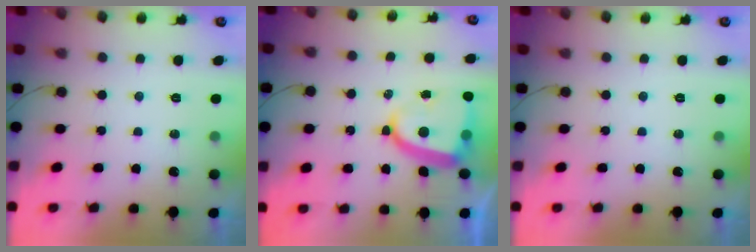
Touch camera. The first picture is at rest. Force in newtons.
{"total": 12.3, "press": 12.2, "slide": 1.4}
{"total": 0.0}